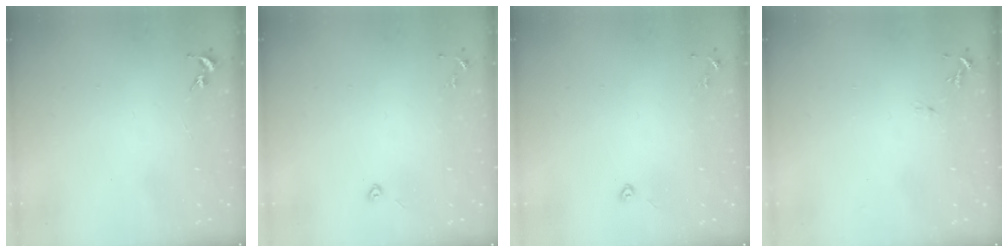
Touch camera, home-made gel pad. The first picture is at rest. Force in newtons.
{"total": 2.9, "press": 2.8, "slide": 1.0}
{"total": 2.9, "press": 2.8, "slide": 1.0}
{"total": 4.1, "press": 4.1, "slide": 0.5}